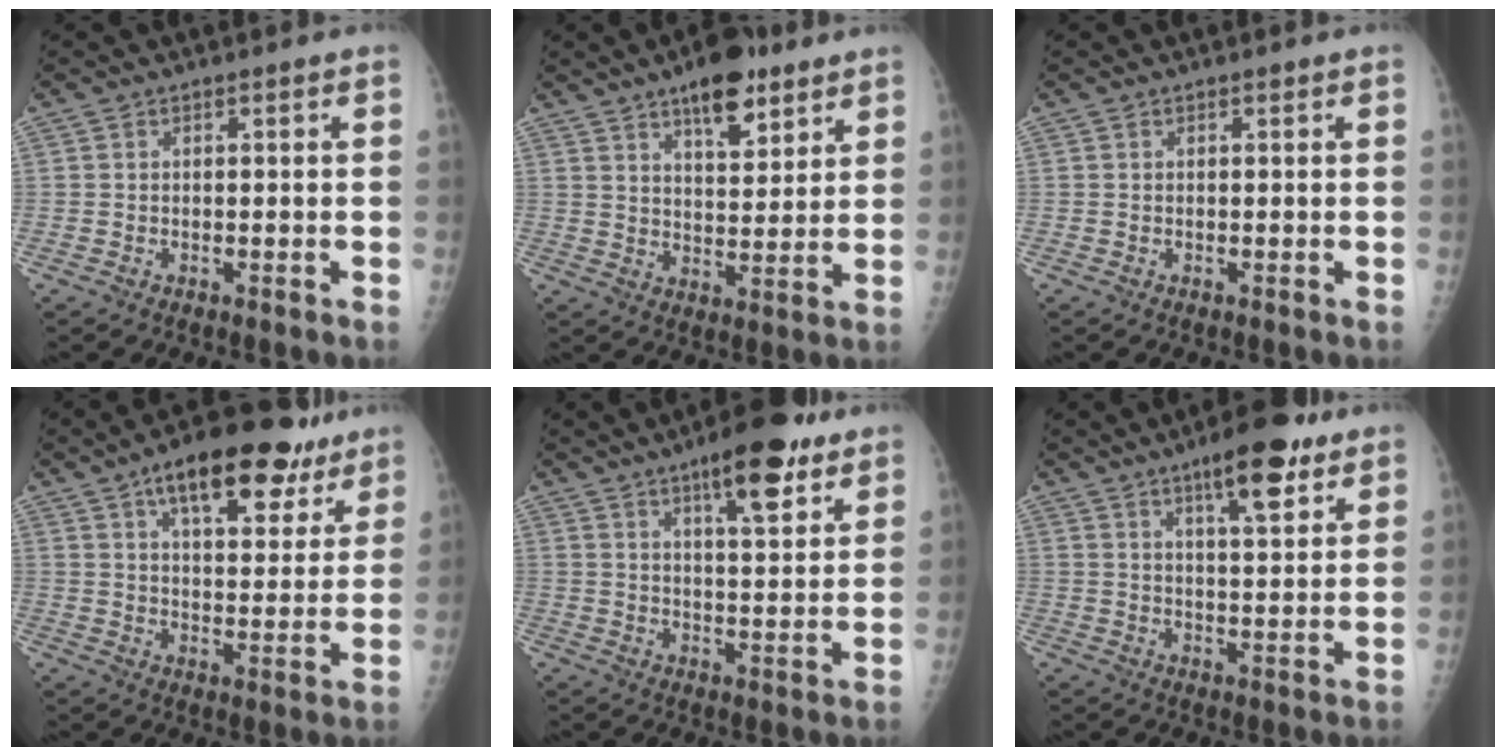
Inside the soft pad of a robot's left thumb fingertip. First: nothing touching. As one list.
[{"total": 9.9, "force": [6.2, 4.1, 6.6], "torque": [-0.077, -0.033, 0.094]}, {"total": 0.0}, {"total": 18.0, "force": [11.1, 7.8, 11.9], "torque": [-0.131, -0.028, 0.164]}, {"total": 12.4, "force": [7.5, 3.7, 9.2], "torque": [-0.111, -0.034, 0.108]}, {"total": 11.4, "force": [6.9, 3.3, 8.4], "torque": [-0.106, -0.032, 0.100]}]